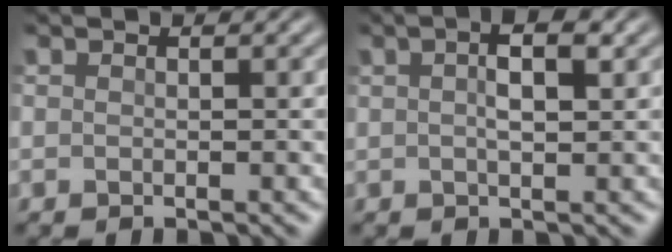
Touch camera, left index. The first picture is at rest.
{"total": 3.4, "force": [0.9, 1.2, 3.0], "torque": [-0.057, 0.003, 0.014]}